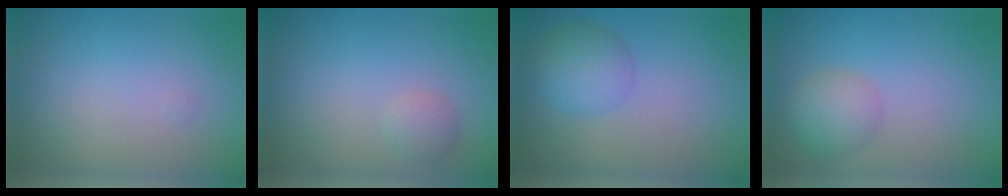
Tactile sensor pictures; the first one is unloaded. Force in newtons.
{"total": 1.3, "press": 1.3, "slide": 0.1}
{"total": 3.4, "press": 3.4, "slide": 0.0}
{"total": 2.8, "press": 2.8, "slide": 0.1}